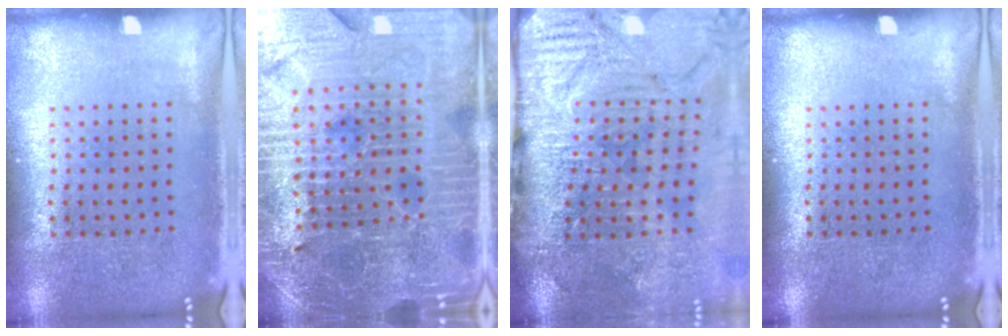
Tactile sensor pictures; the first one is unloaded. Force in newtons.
{"total": 5.0, "press": 4.7, "slide": 1.7}
{"total": 4.7, "press": 4.0, "slide": 2.5}
{"total": 0.0}